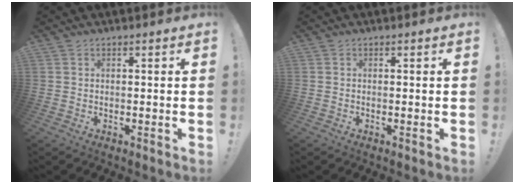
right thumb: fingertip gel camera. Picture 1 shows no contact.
{"total": 0.0}